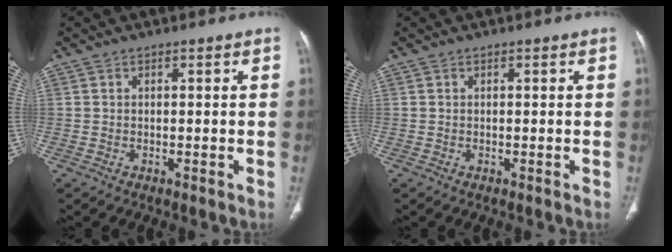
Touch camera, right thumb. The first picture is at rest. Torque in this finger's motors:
{"motor_torque": [0.10, 0.10, -0.05, -0.04, 0.00]}